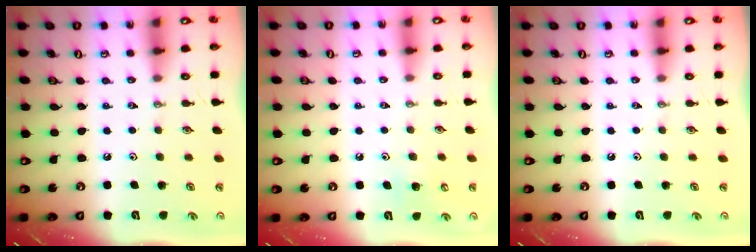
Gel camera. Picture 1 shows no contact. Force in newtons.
{"total": 6.5, "press": 6.4, "slide": 0.7}
{"total": 0.0}